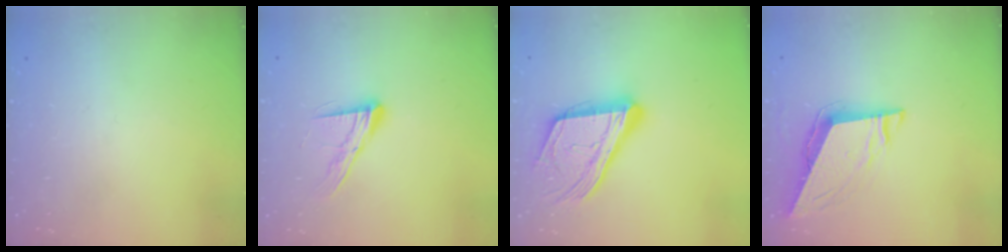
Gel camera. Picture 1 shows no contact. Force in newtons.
{"total": 12.4, "press": 12.3, "slide": 1.4}
{"total": 21.0, "press": 20.8, "slide": 2.7}
{"total": 9.0, "press": 8.7, "slide": 2.5}